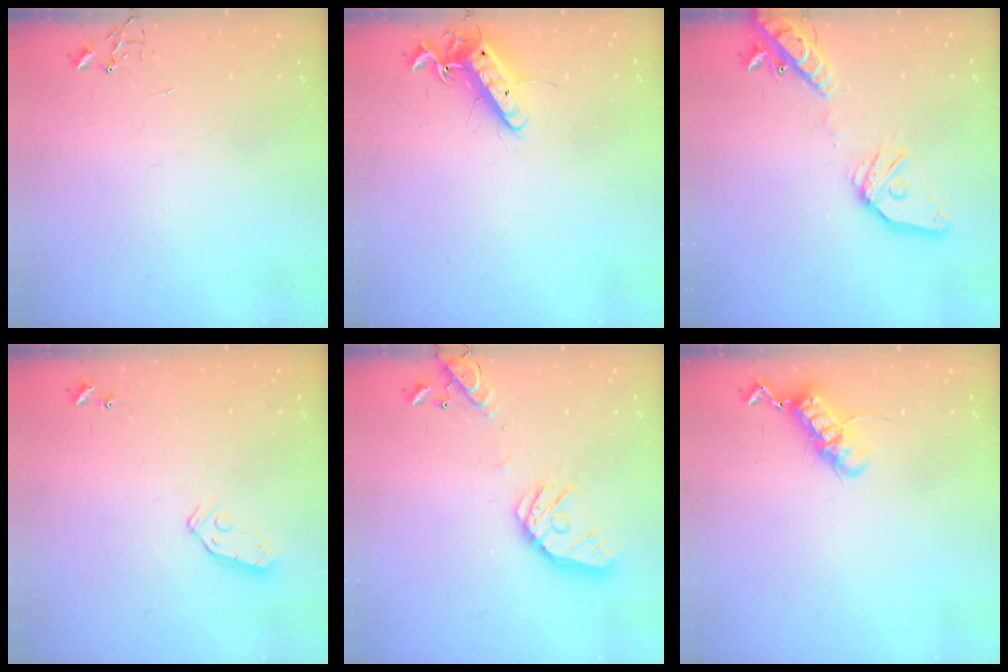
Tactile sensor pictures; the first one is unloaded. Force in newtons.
{"total": 12.4, "press": 12.4, "slide": 1.1}
{"total": 17.4, "press": 17.1, "slide": 3.1}
{"total": 6.5, "press": 6.5, "slide": 0.4}
{"total": 16.9, "press": 16.7, "slide": 3.0}
{"total": 12.0, "press": 12.0, "slide": 1.3}